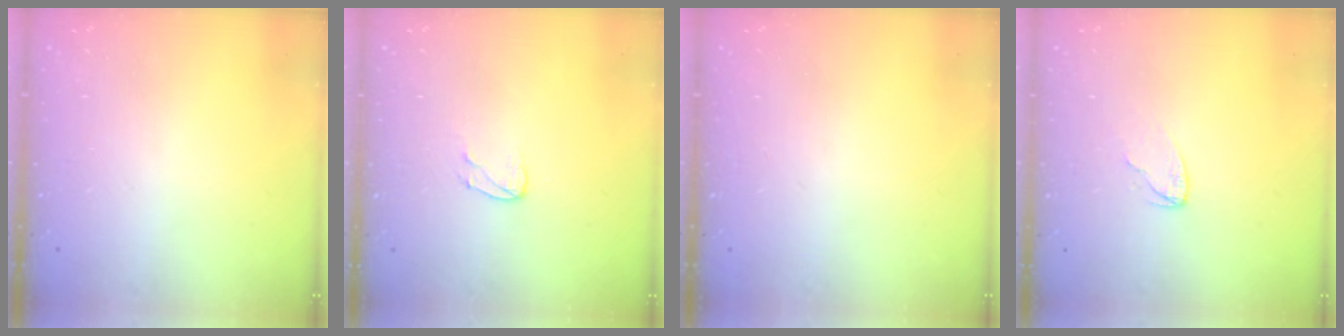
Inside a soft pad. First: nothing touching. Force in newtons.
{"total": 4.4, "press": 4.3, "slide": 0.5}
{"total": 0.0}
{"total": 3.0, "press": 3.0, "slide": 0.3}